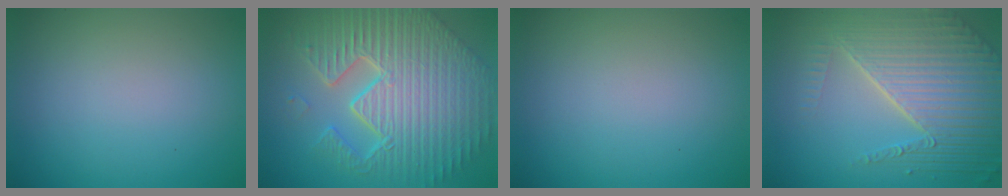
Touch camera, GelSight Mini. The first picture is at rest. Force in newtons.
{"total": 11.7, "press": 7.5, "slide": 9.0}
{"total": 0.0}
{"total": 8.2, "press": 5.7, "slide": 5.9}